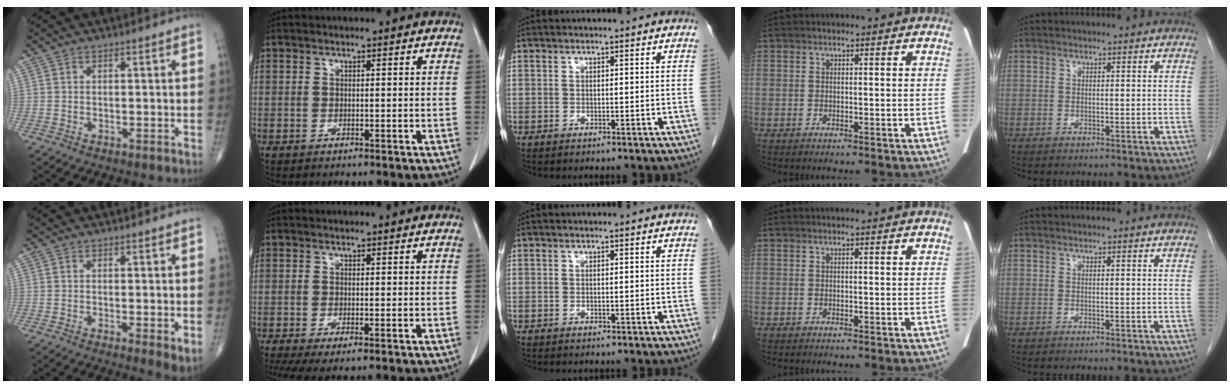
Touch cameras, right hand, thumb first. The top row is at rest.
{"thumb": {"total": 3.2, "force": [-0.2, 0.8, 3.1], "torque": [-0.053, -0.014, -0.007]}, "index": {"total": 4.5, "force": [-2.4, 1.4, 3.5], "torque": [-0.067, -0.011, -0.041]}}